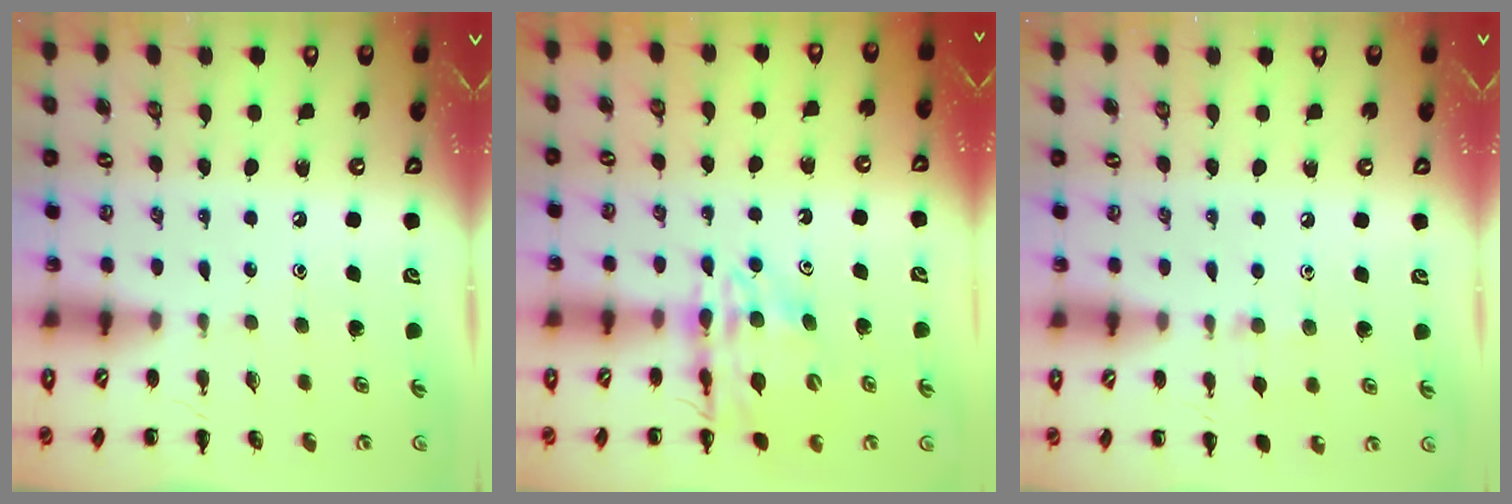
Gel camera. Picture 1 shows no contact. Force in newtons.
{"total": 13.1, "press": 12.6, "slide": 3.4}
{"total": 6.1, "press": 5.8, "slide": 1.9}